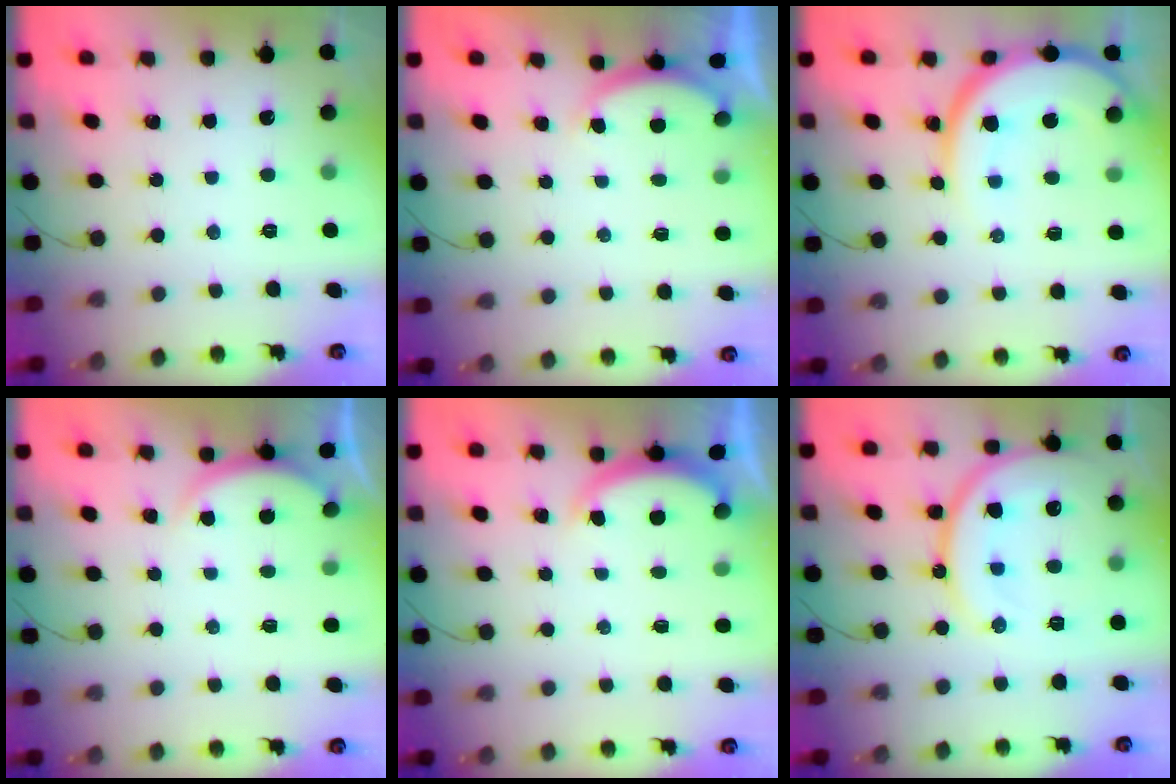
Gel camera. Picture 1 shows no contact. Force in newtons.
{"total": 2.3, "press": 2.2, "slide": 0.6}
{"total": 11.1, "press": 11.0, "slide": 1.2}
{"total": 1.9, "press": 1.9, "slide": 0.5}
{"total": 2.2, "press": 2.2, "slide": 0.5}
{"total": 18.5, "press": 18.1, "slide": 3.7}